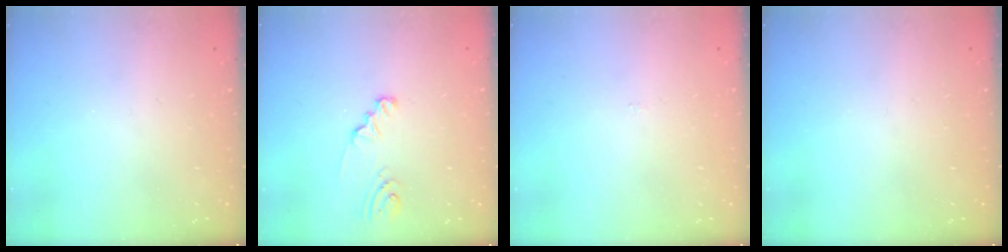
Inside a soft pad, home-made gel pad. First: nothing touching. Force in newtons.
{"total": 2.3, "press": 2.3, "slide": 0.1}
{"total": 0.0}
{"total": 0.0}